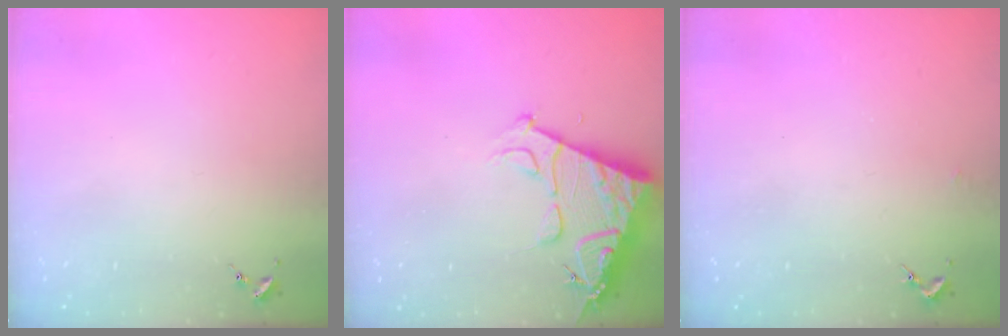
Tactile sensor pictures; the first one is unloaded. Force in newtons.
{"total": 13.0, "press": 12.9, "slide": 1.3}
{"total": 1.4, "press": 1.4, "slide": 0.1}